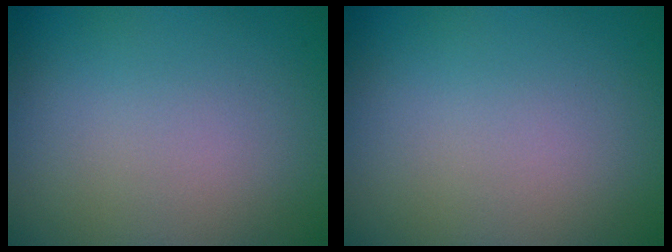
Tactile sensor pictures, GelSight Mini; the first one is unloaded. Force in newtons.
{"total": 0.0}